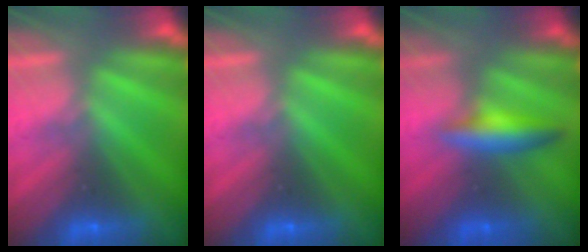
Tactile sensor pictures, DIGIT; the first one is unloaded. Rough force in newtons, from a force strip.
{"total": 0.0}
{"total": 2.4}